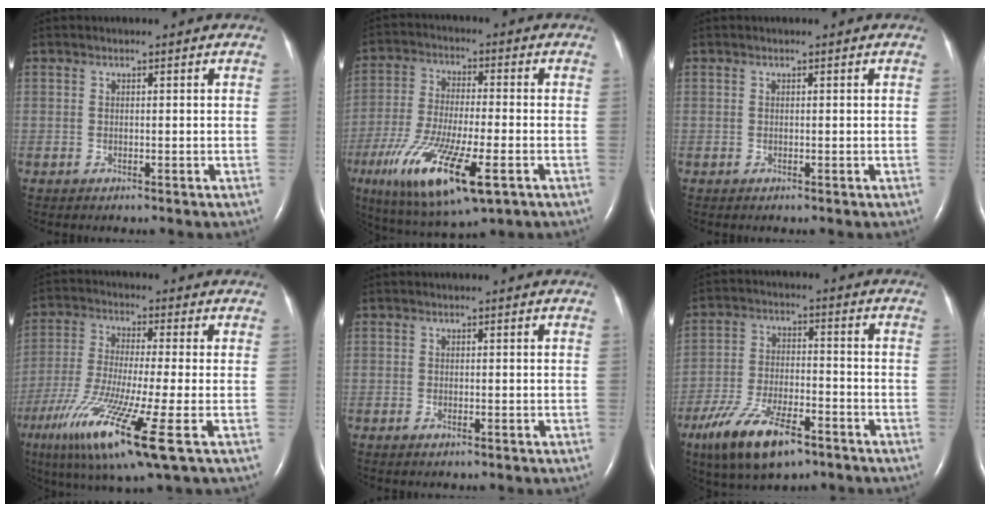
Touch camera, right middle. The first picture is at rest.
{"total": 16.5, "force": [-7.2, 3.7, 14.3], "torque": [-0.293, -0.037, -0.117]}
{"total": 0.0}
{"total": 15.7, "force": [-7.0, 0.5, 14.1], "torque": [-0.280, -0.047, -0.126]}
{"total": 0.7, "force": [-0.4, 0.2, 0.5], "torque": [-0.010, -0.001, -0.003]}
{"total": 13.1, "force": [-8.1, 4.4, 9.3], "torque": [-0.179, -0.014, -0.140]}